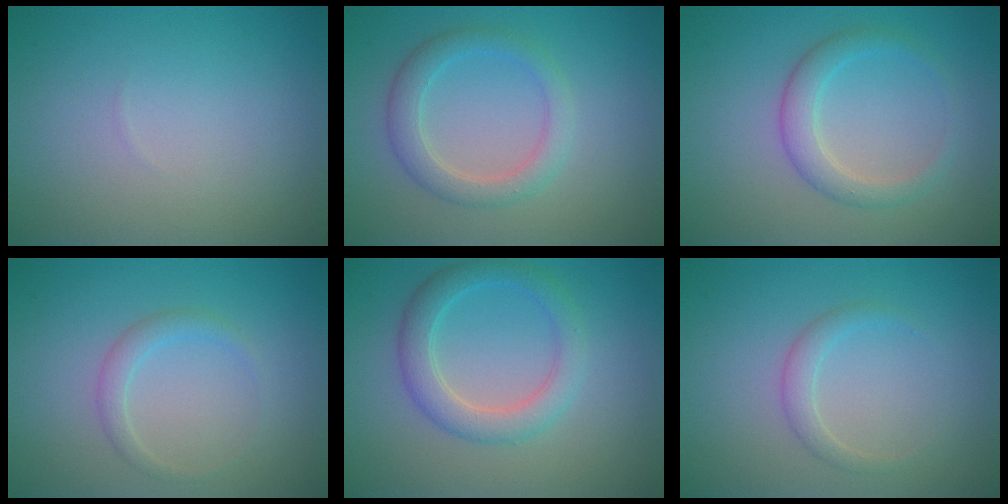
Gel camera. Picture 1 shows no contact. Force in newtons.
{"total": 2.9, "press": 2.9, "slide": 0.2}
{"total": 2.7, "press": 2.7, "slide": 0.1}
{"total": 1.5, "press": 1.5, "slide": 0.2}
{"total": 3.6, "press": 3.6, "slide": 0.3}
{"total": 1.4, "press": 1.4, "slide": 0.0}